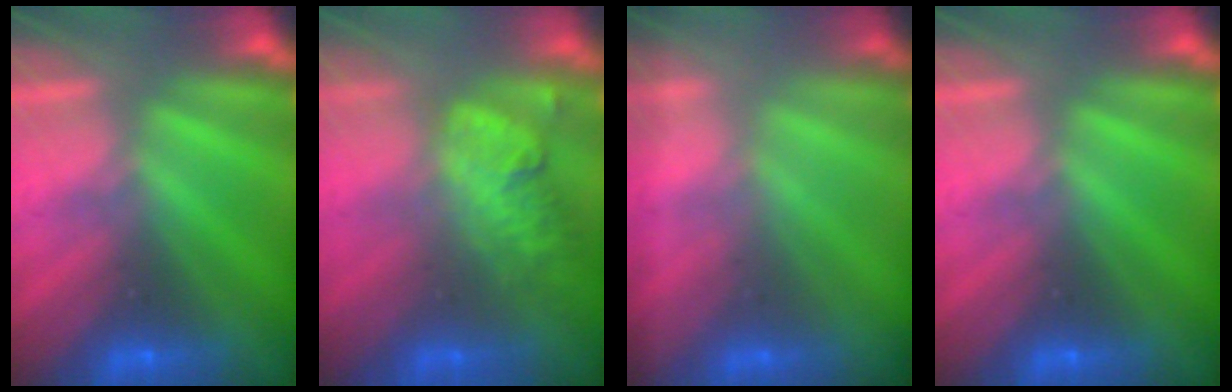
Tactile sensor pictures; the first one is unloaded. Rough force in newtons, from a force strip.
{"total": 2.5}
{"total": 1.7}
{"total": 0.0}